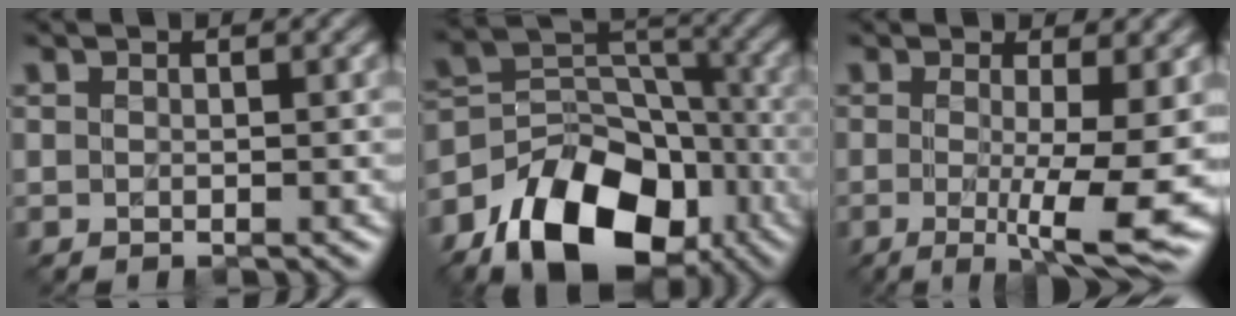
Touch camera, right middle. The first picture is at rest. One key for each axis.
{"total": 12.2, "fx": -7.0, "fy": 7.5, "fz": 6.7, "tx": -0.114, "ty": 0.001, "tz": -0.133}
{"total": 7.0, "fx": -0.9, "fy": 1.0, "fz": 6.9, "tx": -0.108, "ty": -0.016, "tz": -0.011}